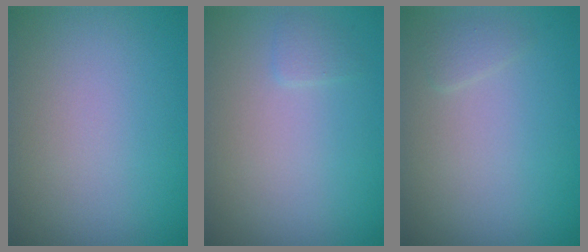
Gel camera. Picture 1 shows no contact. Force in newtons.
{"total": 0.8, "press": 0.8, "slide": 0.0}
{"total": 0.8, "press": 0.8, "slide": 0.1}